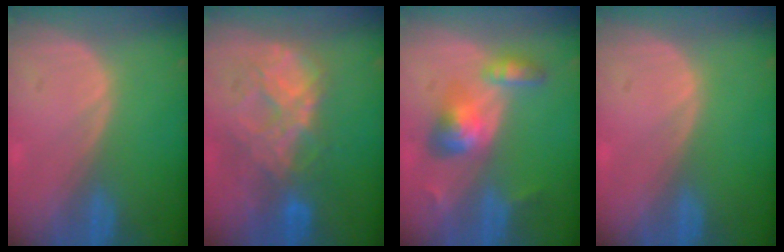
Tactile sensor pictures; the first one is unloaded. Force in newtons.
{"total": 8.8, "press": 7.6, "slide": 4.4}
{"total": 6.3, "press": 5.8, "slide": 2.4}
{"total": 0.0}